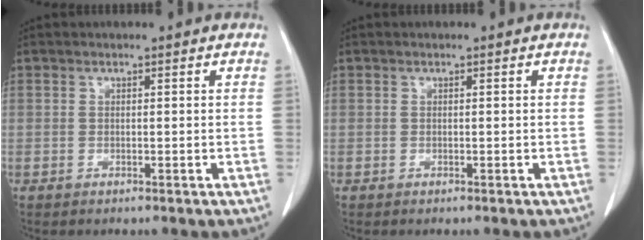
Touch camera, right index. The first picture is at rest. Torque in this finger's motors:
{"motor_torque": [0.05, -0.04, -0.01, 0.01]}